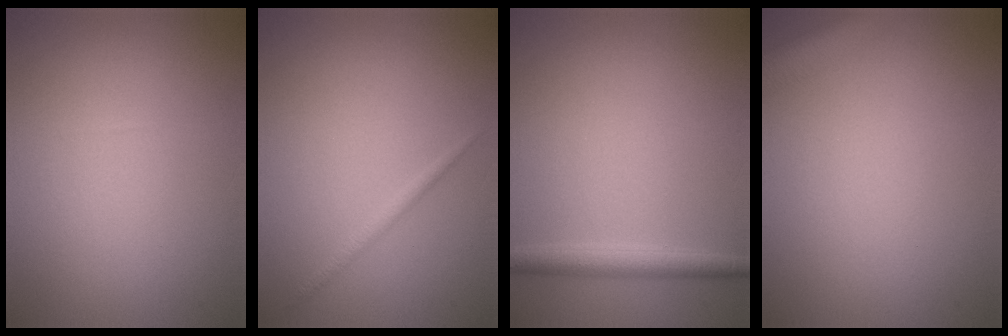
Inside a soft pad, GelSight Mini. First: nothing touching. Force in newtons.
{"total": 0.8, "press": 0.8, "slide": 0.1}
{"total": 2.2, "press": 2.2, "slide": 0.0}
{"total": 2.7, "press": 2.7, "slide": 0.1}